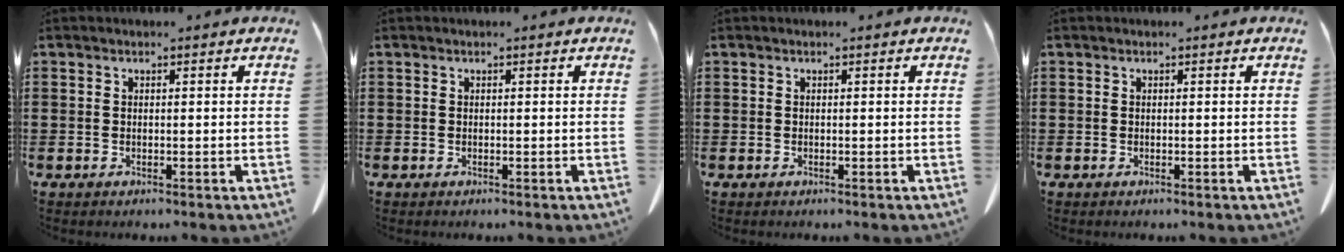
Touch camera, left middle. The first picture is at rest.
{"total": 0.0}
{"total": 0.0}
{"total": 0.0}